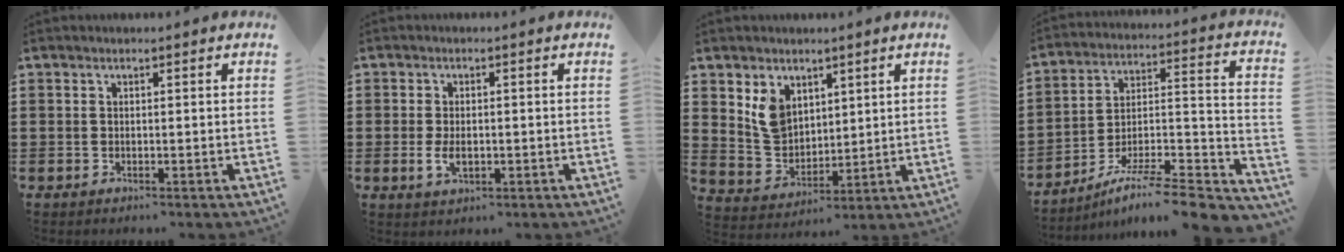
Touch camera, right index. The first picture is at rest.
{"total": 3.1, "force": [-0.5, 1.7, 2.6], "torque": [-0.057, -0.002, -0.010]}
{"total": 6.7, "force": [3.3, 5.1, 2.9], "torque": [-0.077, 0.013, 0.066]}
{"total": 8.0, "force": [-6.2, 0.9, 5.0], "torque": [-0.074, 0.000, -0.122]}